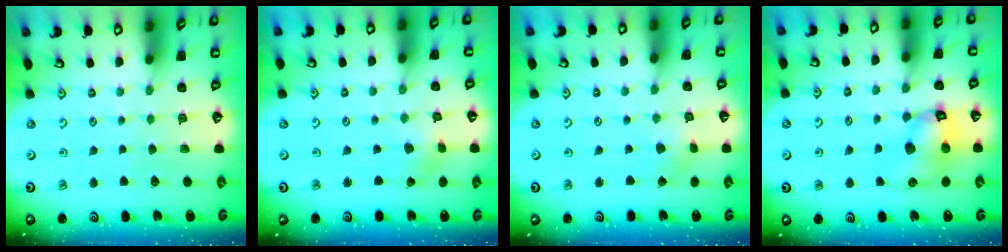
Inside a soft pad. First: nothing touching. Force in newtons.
{"total": 0.9, "press": 0.9, "slide": 0.2}
{"total": 1.9, "press": 1.9, "slide": 0.2}
{"total": 12.0, "press": 11.9, "slide": 1.6}